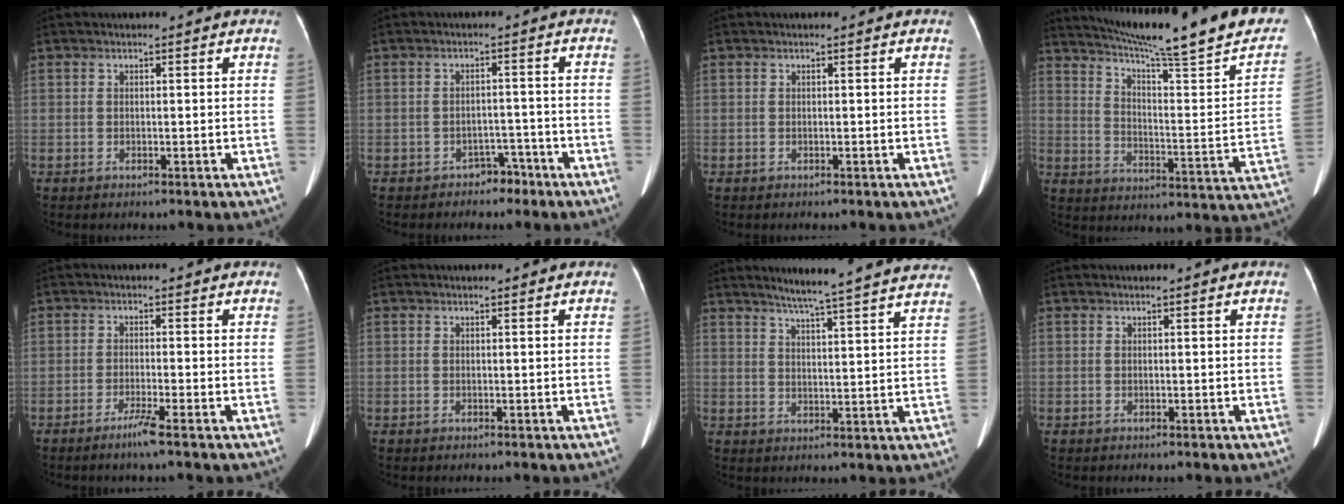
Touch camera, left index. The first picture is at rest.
{"total": 3.0, "force": [-2.4, 1.8, 0.5], "torque": [-0.010, 0.008, -0.030]}
{"total": 0.0}
{"total": 26.7, "force": [22.1, 0.9, 14.8], "torque": [-0.223, -0.067, 0.288]}
{"total": 2.8, "force": [-1.9, -0.6, 2.0], "torque": [-0.045, -0.007, -0.038]}
{"total": 0.0}
{"total": 17.6, "force": [15.9, -0.5, 7.6], "torque": [-0.114, -0.023, 0.195]}
{"total": 0.0}